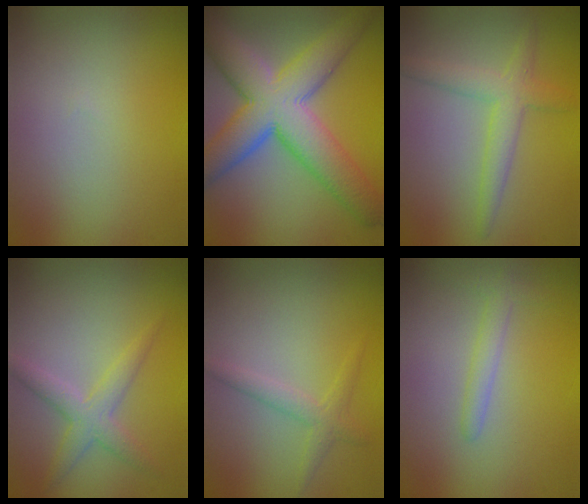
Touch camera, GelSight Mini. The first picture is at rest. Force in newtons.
{"total": 10.8, "press": 10.8, "slide": 0.4}
{"total": 2.6, "press": 2.6, "slide": 0.2}
{"total": 2.8, "press": 2.8, "slide": 0.0}
{"total": 1.8, "press": 1.8, "slide": 0.0}
{"total": 1.7, "press": 1.7, "slide": 0.1}